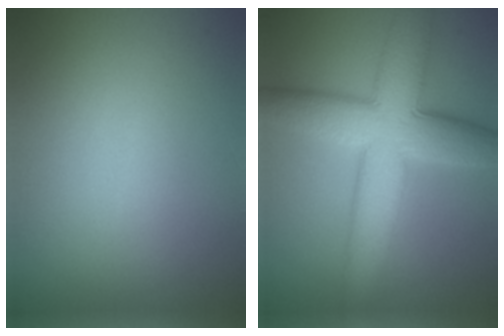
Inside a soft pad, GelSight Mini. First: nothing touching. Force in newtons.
{"total": 9.7, "press": 9.6, "slide": 0.2}